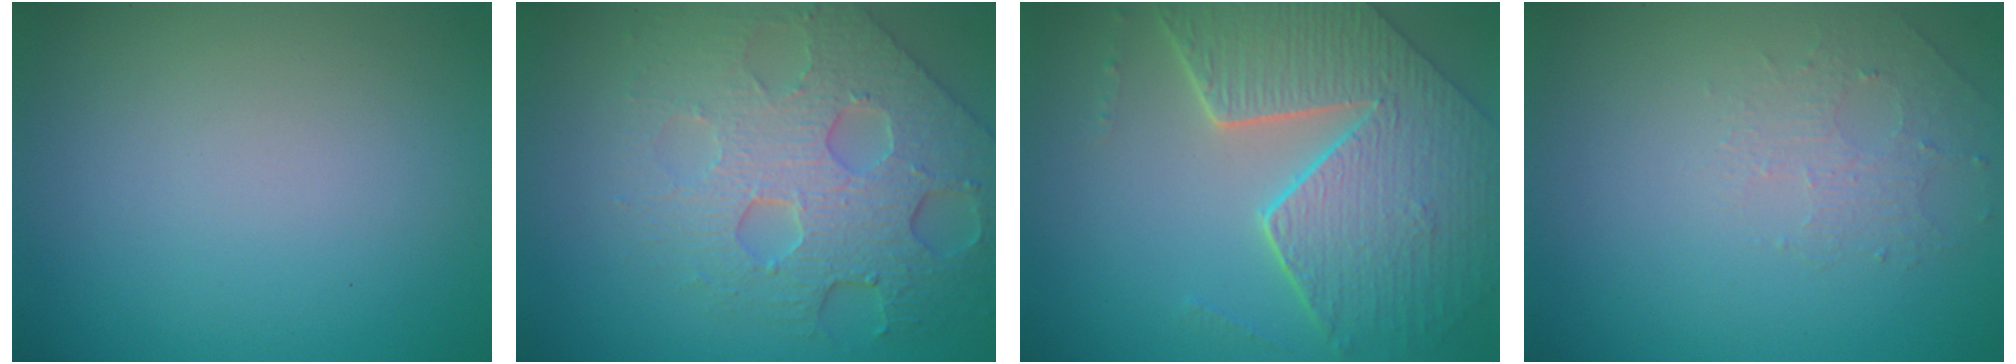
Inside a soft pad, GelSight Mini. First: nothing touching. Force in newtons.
{"total": 7.7, "press": 5.7, "slide": 5.2}
{"total": 8.5, "press": 6.0, "slide": 6.1}
{"total": 1.4, "press": 0.7, "slide": 1.2}